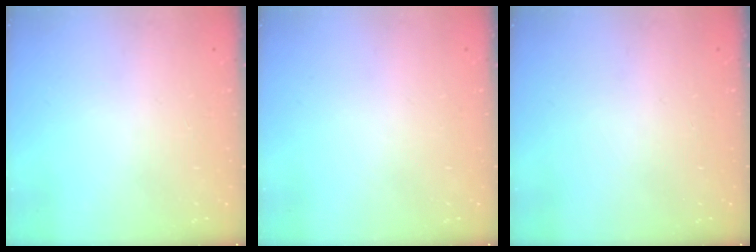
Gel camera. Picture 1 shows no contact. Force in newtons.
{"total": 0.0}
{"total": 0.0}